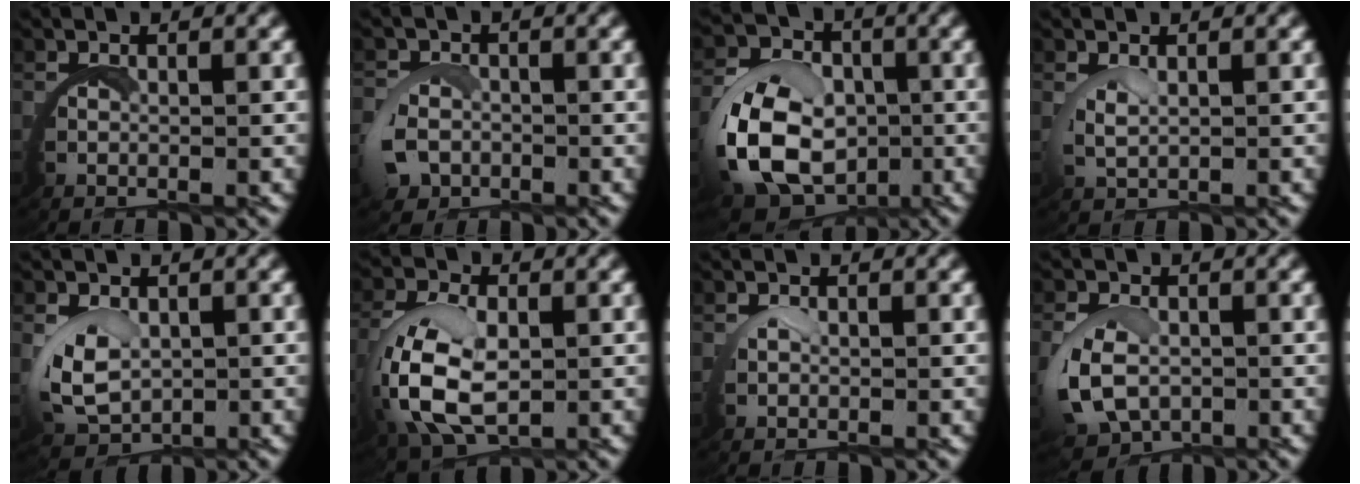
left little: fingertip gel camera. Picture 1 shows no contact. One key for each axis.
{"total": 2.3, "fx": -0.7, "fy": 1.9, "fz": 1.0, "tx": -0.034, "ty": -0.010, "tz": -0.014}
{"total": 9.4, "fx": -1.5, "fy": 7.3, "fz": 5.8, "tx": -0.146, "ty": -0.032, "tz": -0.020}
{"total": 1.3, "fx": 1.0, "fy": 0.2, "fz": 0.9, "tx": -0.029, "ty": -0.007, "tz": 0.027}
{"total": 4.2, "fx": 0.3, "fy": 3.0, "fz": 2.9, "tx": -0.091, "ty": -0.022, "tz": 0.020}
{"total": 7.8, "fx": 0.2, "fy": 5.2, "fz": 5.8, "tx": -0.159, "ty": -0.029, "tz": 0.022}
{"total": 0.6, "fx": 0.5, "fy": -0.2, "fz": 0.2, "tx": -0.017, "ty": -0.005, "tz": 0.011}
{"total": 5.3, "fx": -0.8, "fy": 4.0, "fz": 3.3, "tx": -0.097, "ty": -0.031, "tz": 0.002}